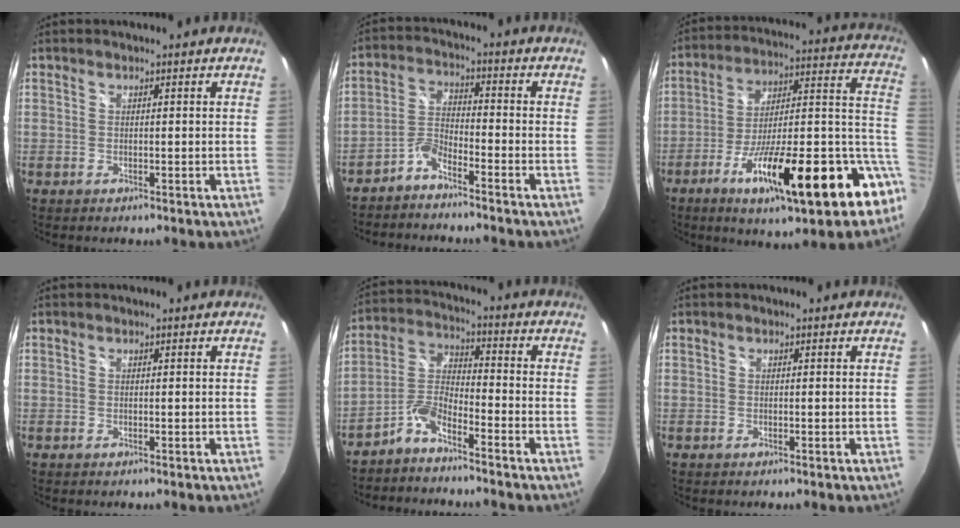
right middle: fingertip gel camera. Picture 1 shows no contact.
{"total": 3.8, "force": [-3.3, 0.6, 1.8], "torque": [-0.055, 0.014, -0.071]}
{"total": 25.3, "force": [-11.7, 6.0, 21.6], "torque": [-0.296, -0.008, -0.183]}
{"total": 0.0}
{"total": 5.3, "force": [-4.3, 0.8, 2.9], "torque": [-0.077, 0.019, -0.093]}
{"total": 0.0}